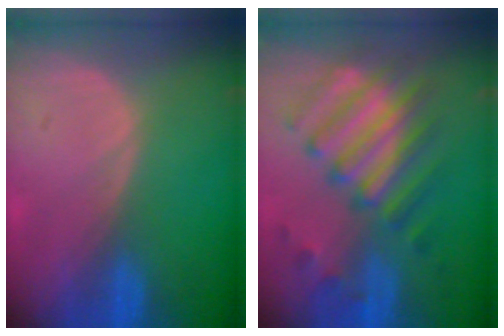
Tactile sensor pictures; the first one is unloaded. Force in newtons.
{"total": 9.3, "press": 9.2, "slide": 1.5}